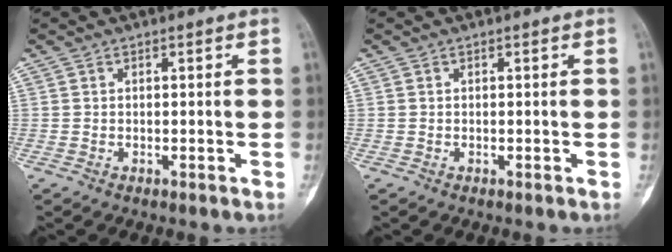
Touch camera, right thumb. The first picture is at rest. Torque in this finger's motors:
{"motor_torque": [0.21, 0.08, 0.08, -0.06, 0.03]}